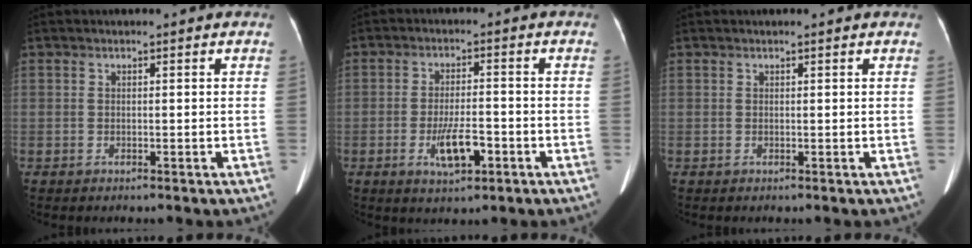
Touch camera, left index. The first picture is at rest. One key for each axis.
{"total": 5.9, "fx": -2.3, "fy": 1.7, "fz": 5.1, "tx": -0.096, "ty": -0.005, "tz": -0.036}
{"total": 1.1, "fx": 0.9, "fy": 0.0, "fz": 0.6, "tx": -0.009, "ty": 0.012, "tz": 0.015}